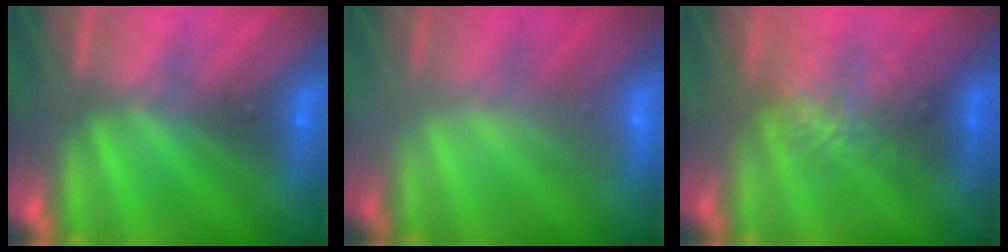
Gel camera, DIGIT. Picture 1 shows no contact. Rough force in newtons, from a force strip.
{"total": 2.2}
{"total": 2.4}